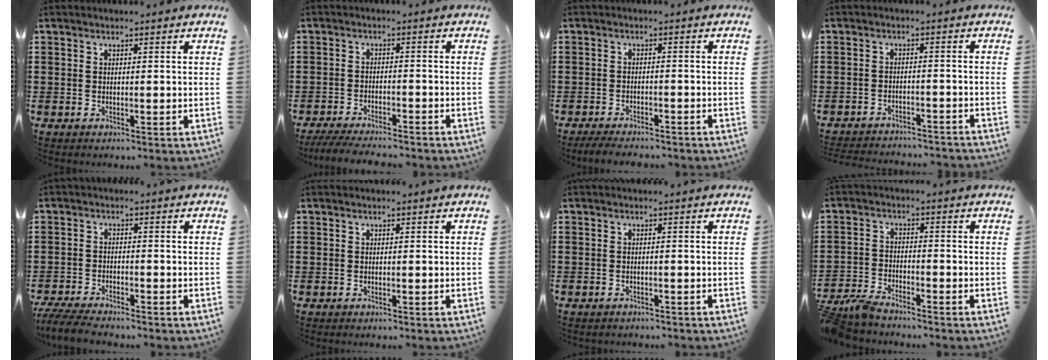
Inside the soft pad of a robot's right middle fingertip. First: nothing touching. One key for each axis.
{"total": 4.0, "fx": -3.9, "fy": 0.1, "fz": 1.1, "tx": -0.025, "ty": -0.006, "tz": -0.079}
{"total": 2.7, "fx": -2.6, "fy": 0.3, "fz": 0.5, "tx": -0.011, "ty": 0.000, "tz": -0.053}
{"total": 2.8, "fx": -2.8, "fy": 0.1, "fz": 0.1, "tx": -0.006, "ty": 0.000, "tz": -0.059}
{"total": 4.1, "fx": -3.8, "fy": 0.2, "fz": 1.3, "tx": -0.043, "ty": -0.011, "tz": -0.082}
{"total": 0.0}
{"total": 0.9, "fx": -0.8, "fy": 0.2, "fz": 0.0, "tx": -0.003, "ty": 0.001, "tz": -0.018}
{"total": 4.2, "fx": -4.0, "fy": 0.5, "fz": 1.3, "tx": -0.045, "ty": -0.005, "tz": -0.086}